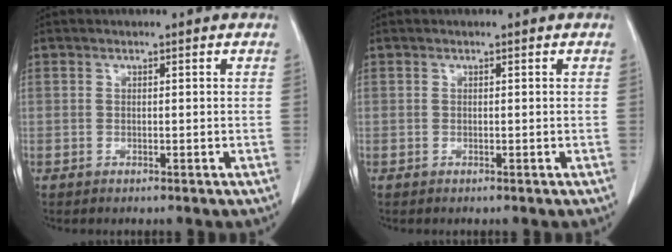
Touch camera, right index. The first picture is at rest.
{"total": 0.0}